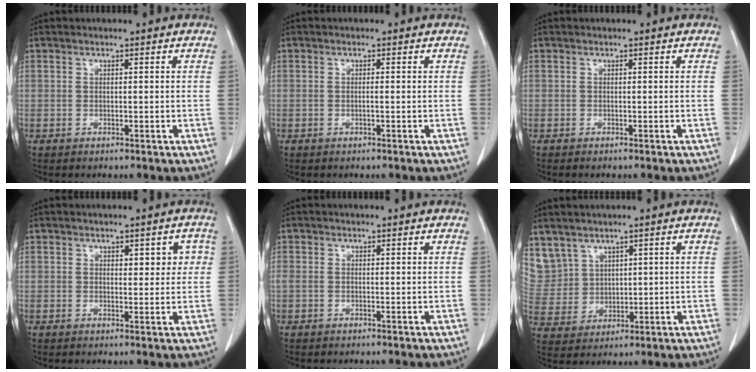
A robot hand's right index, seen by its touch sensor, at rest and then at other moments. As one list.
[{"total": 0.5, "force": [0.0, 0.0, 0.5], "torque": [-0.007, 0.003, 0.001]}, {"total": 0.8, "force": [-0.7, 0.1, 0.4], "torque": [-0.006, -0.001, -0.008]}, {"total": 3.3, "force": [1.0, 1.9, 2.5], "torque": [-0.022, 0.010, 0.014]}, {"total": 0.8, "force": [0.0, 0.5, 0.6], "torque": [-0.015, 0.009, 0.004]}, {"total": 10.5, "force": [5.9, 8.4, 1.9], "torque": [-0.077, 0.031, 0.156]}]